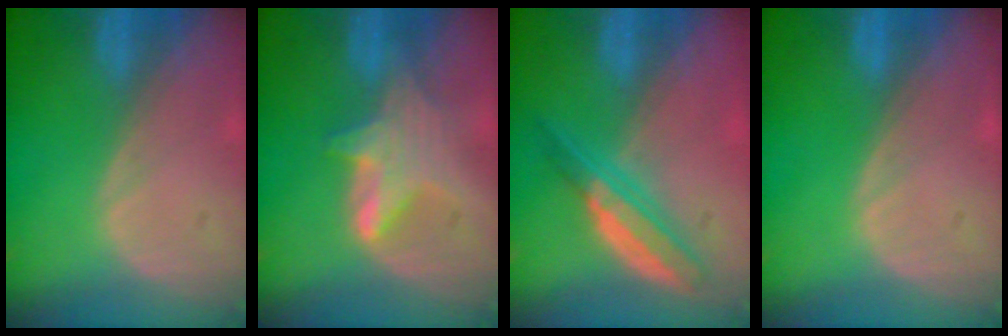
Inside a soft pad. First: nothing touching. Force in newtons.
{"total": 5.1, "press": 5.1, "slide": 0.5}
{"total": 6.1, "press": 5.7, "slide": 2.2}
{"total": 0.0}